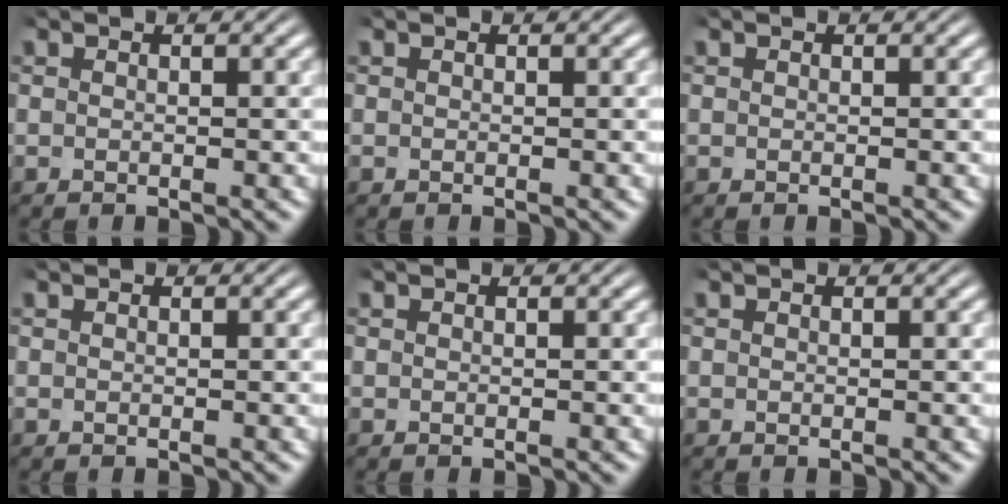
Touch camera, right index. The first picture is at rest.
{"total": 0.0}
{"total": 0.0}
{"total": 0.0}
{"total": 0.0}
{"total": 0.0}